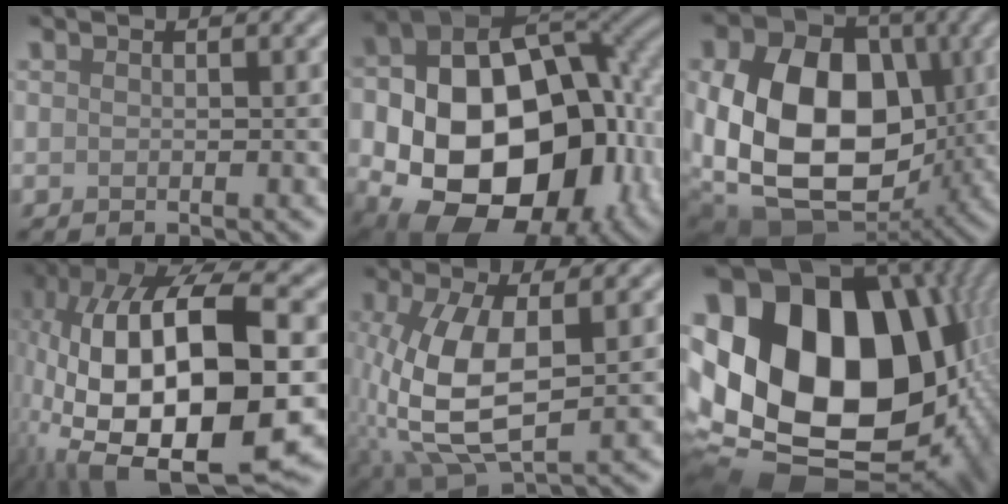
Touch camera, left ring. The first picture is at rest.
{"total": 20.7, "force": [-4.0, 14.5, 14.2], "torque": [-0.256, -0.035, -0.040]}
{"total": 16.3, "force": [-0.8, 11.8, 11.1], "torque": [-0.197, -0.014, -0.010]}
{"total": 19.1, "force": [-2.2, 8.9, 16.7], "torque": [-0.323, 0.000, -0.038]}
{"total": 8.8, "force": [-0.6, 3.8, 7.9], "torque": [-0.185, -0.003, -0.009]}
{"total": 22.6, "force": [1.3, 16.5, 15.4], "torque": [-0.304, -0.030, 0.048]}